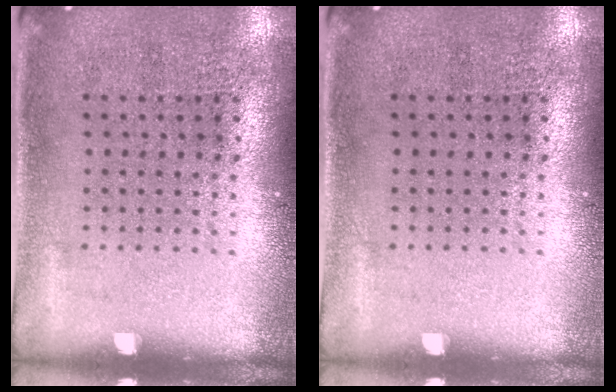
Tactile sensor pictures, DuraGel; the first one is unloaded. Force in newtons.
{"total": 0.0}